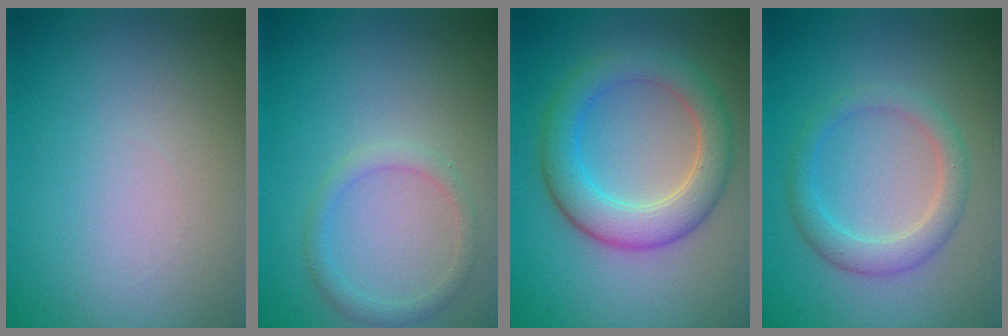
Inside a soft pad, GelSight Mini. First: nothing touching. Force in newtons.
{"total": 1.5, "press": 1.5, "slide": 0.1}
{"total": 5.3, "press": 5.3, "slide": 0.2}
{"total": 2.9, "press": 2.9, "slide": 0.1}